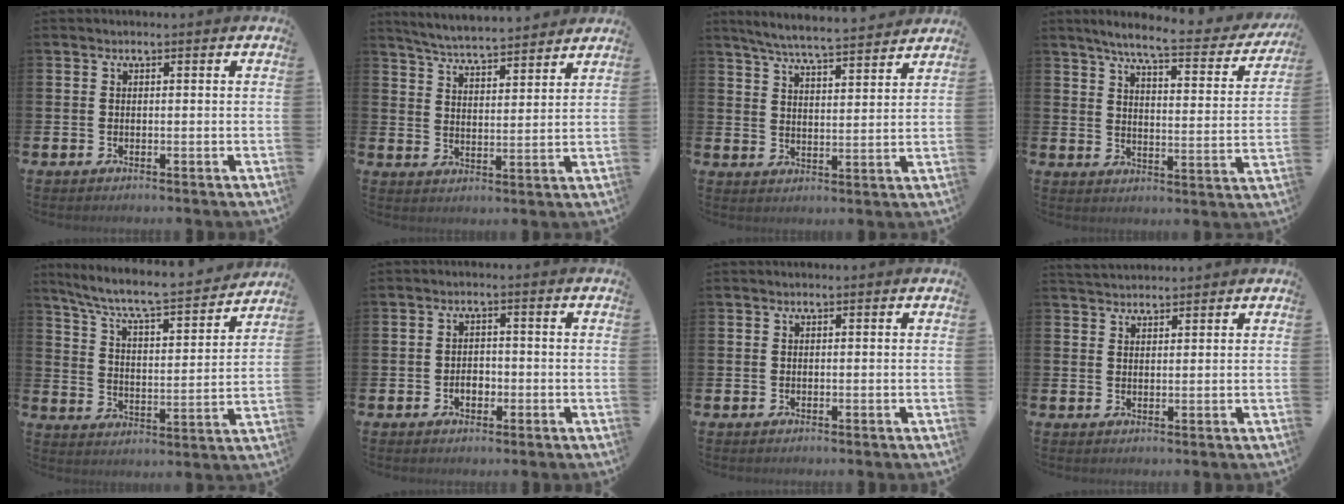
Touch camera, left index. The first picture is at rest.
{"total": 5.5, "force": [5.4, 0.0, 0.6], "torque": [-0.035, -0.035, 0.096]}
{"total": 6.1, "force": [5.9, 0.0, 1.7], "torque": [-0.048, -0.038, 0.102]}
{"total": 6.4, "force": [5.6, 0.5, 3.1], "torque": [-0.078, -0.038, 0.089]}
{"total": 7.5, "force": [6.8, 0.8, 3.0], "torque": [-0.092, -0.050, 0.113]}
{"total": 2.3, "force": [-0.8, 1.7, 1.4], "torque": [-0.018, 0.000, -0.019]}
{"total": 0.0}
{"total": 2.5, "force": [2.5, 0.5, 0.0], "torque": [-0.005, -0.007, 0.046]}